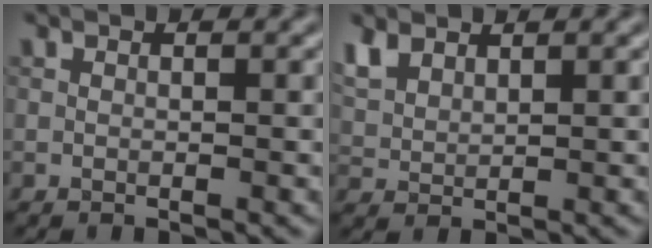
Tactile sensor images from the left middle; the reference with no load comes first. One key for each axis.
{"total": 2.8, "fx": 2.0, "fy": 1.5, "fz": 1.3, "tx": -0.038, "ty": 0.004, "tz": 0.047}